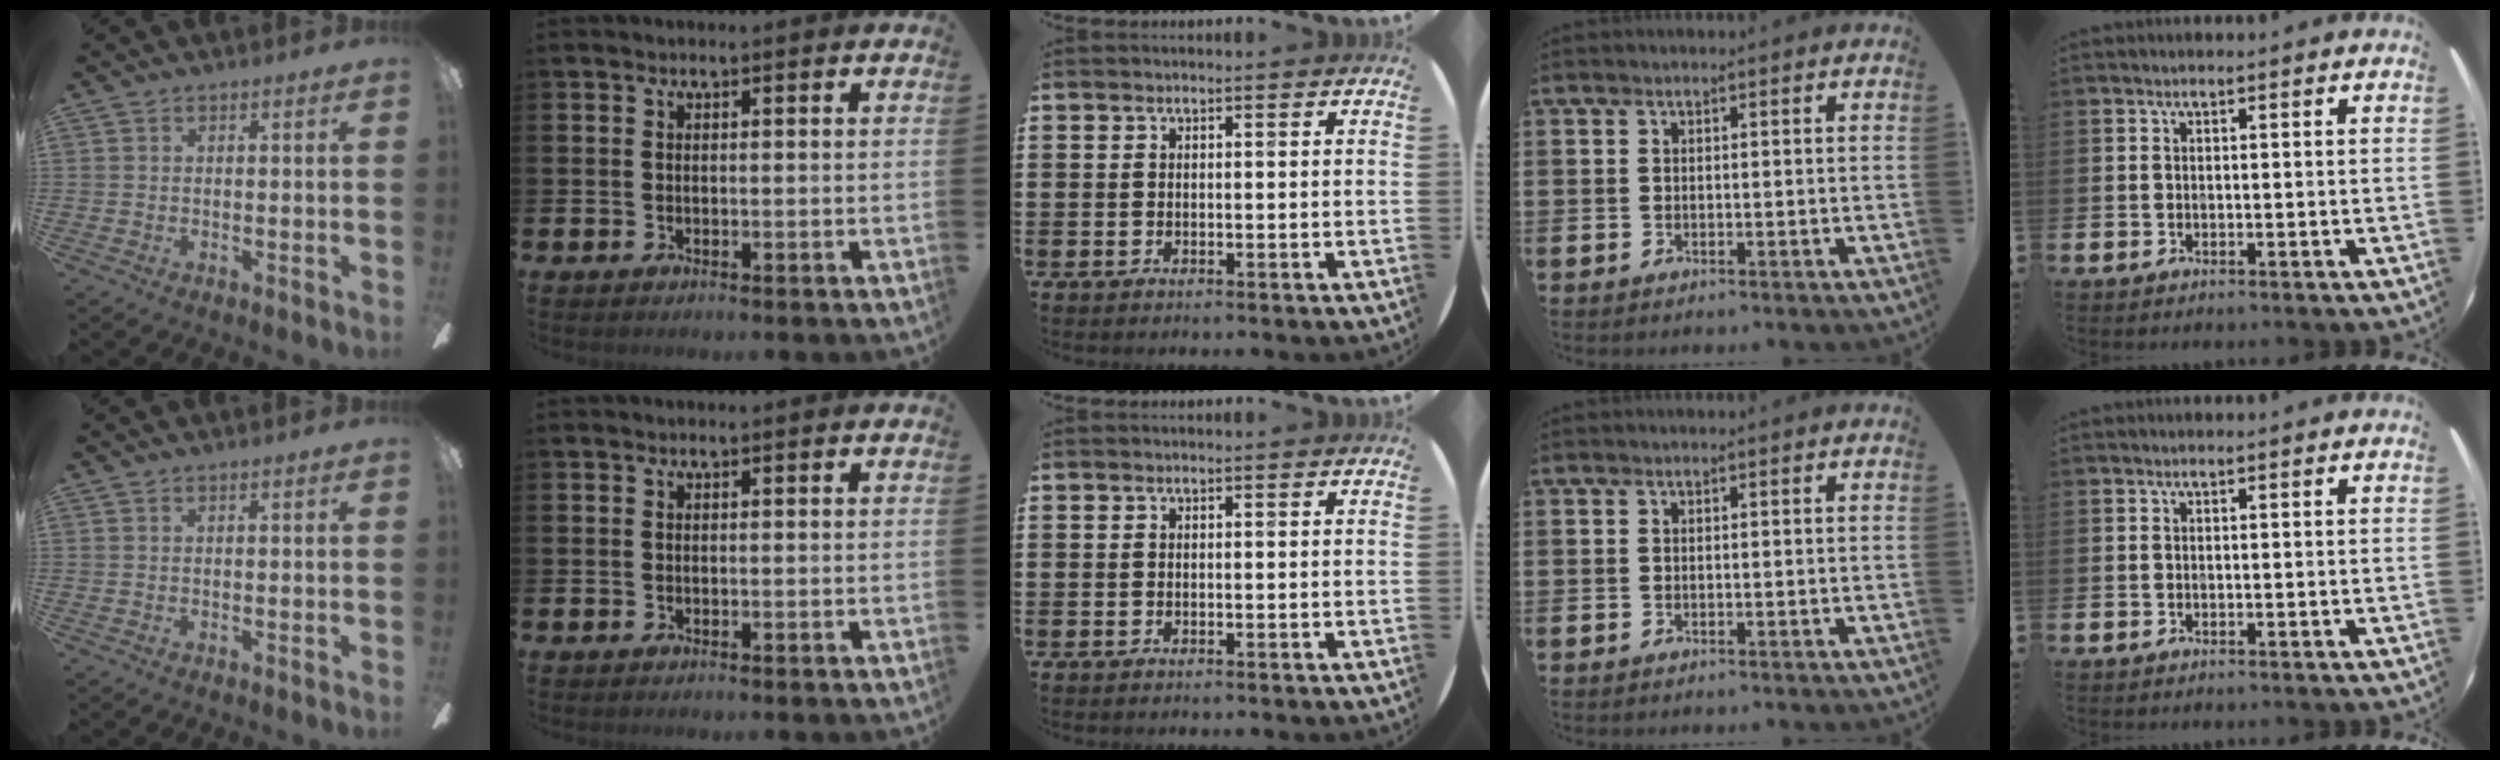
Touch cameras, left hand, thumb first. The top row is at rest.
{}